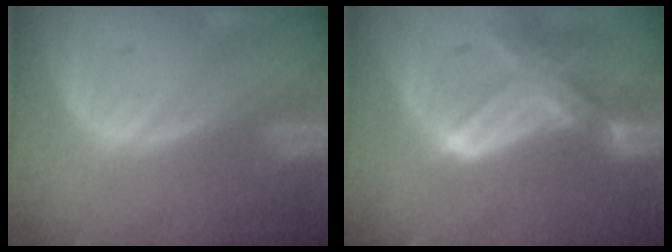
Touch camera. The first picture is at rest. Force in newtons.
{"total": 7.6, "press": 6.9, "slide": 3.4}